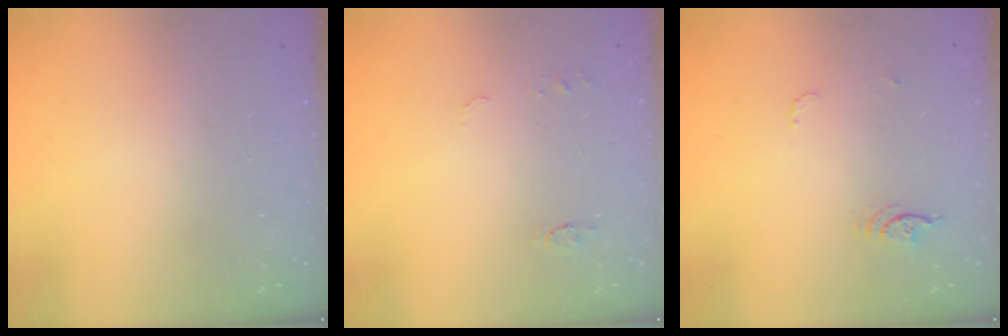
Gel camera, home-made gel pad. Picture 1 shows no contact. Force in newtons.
{"total": 5.2, "press": 5.1, "slide": 0.5}
{"total": 3.8, "press": 3.5, "slide": 1.6}